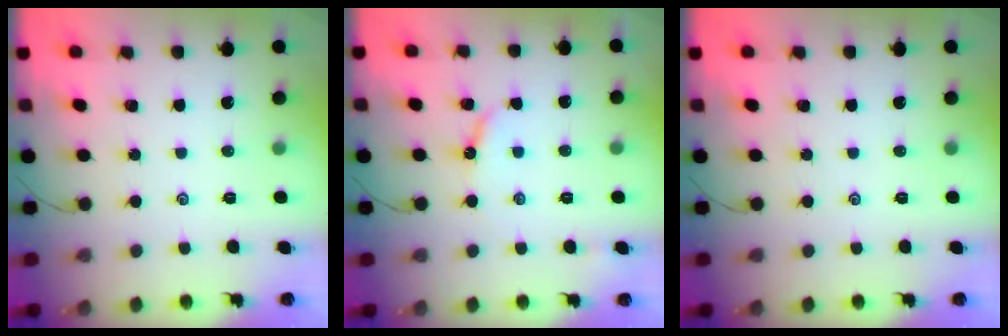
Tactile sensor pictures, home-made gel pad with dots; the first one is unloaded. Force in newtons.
{"total": 6.2, "press": 6.2, "slide": 0.6}
{"total": 0.0}